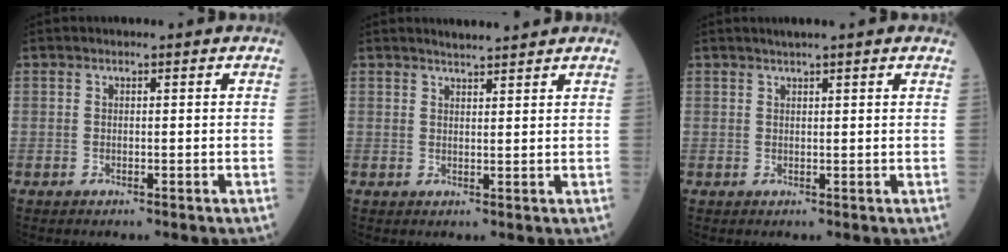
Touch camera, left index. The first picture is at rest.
{"total": 3.4, "force": [3.2, 0.1, 1.2], "torque": [-0.022, 0.012, 0.048]}
{"total": 2.8, "force": [2.2, -0.1, 1.8], "torque": [-0.023, 0.021, 0.033]}